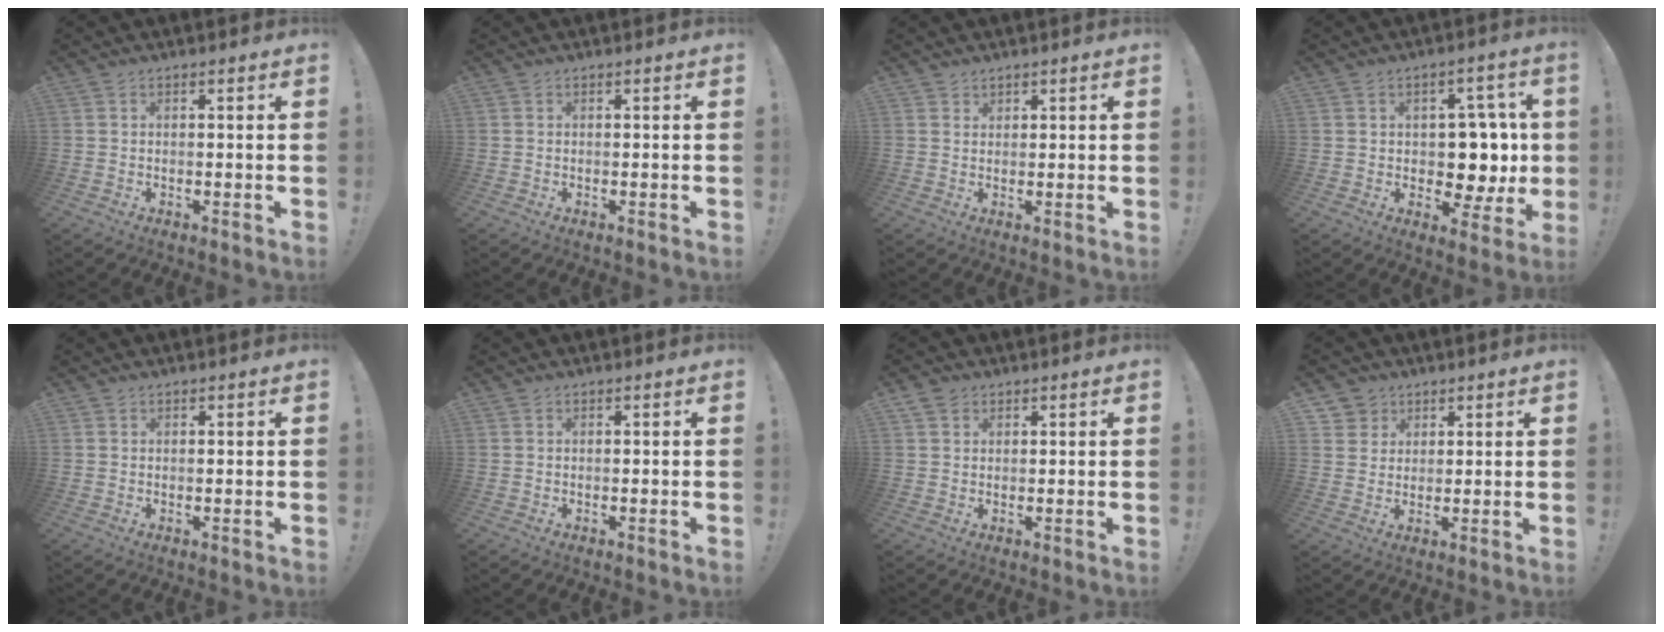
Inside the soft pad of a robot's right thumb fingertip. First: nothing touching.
{"total": 0.0}
{"total": 1.2, "force": [1.1, 0.6, -0.1], "torque": [0.001, -0.006, 0.021]}
{"total": 9.6, "force": [1.3, 7.5, 5.8], "torque": [-0.070, -0.013, 0.034]}
{"total": 0.0}
{"total": 0.0}
{"total": 2.8, "force": [1.8, 2.0, 0.7], "torque": [-0.002, -0.008, 0.032]}
{"total": 4.8, "force": [2.6, 4.0, 0.2], "torque": [0.001, -0.019, 0.049]}